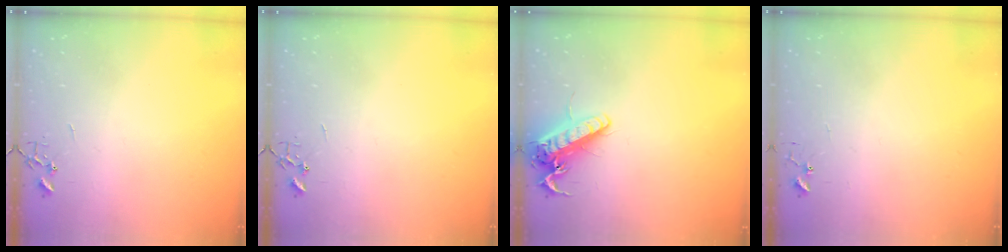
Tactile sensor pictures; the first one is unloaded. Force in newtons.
{"total": 0.0}
{"total": 14.6, "press": 14.4, "slide": 2.4}
{"total": 4.8, "press": 4.8, "slide": 0.2}